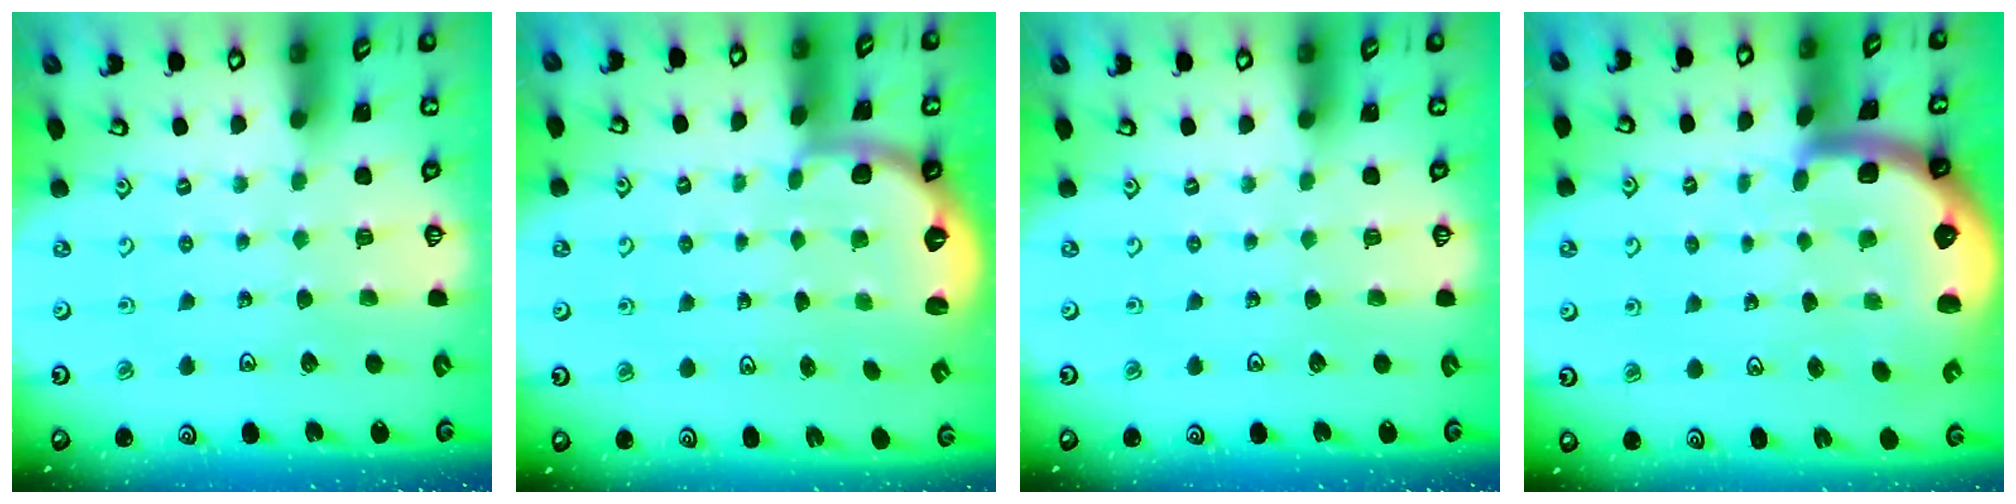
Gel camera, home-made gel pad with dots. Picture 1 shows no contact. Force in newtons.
{"total": 2.8, "press": 2.0, "slide": 2.0}
{"total": 0.0}
{"total": 5.3, "press": 5.2, "slide": 0.9}